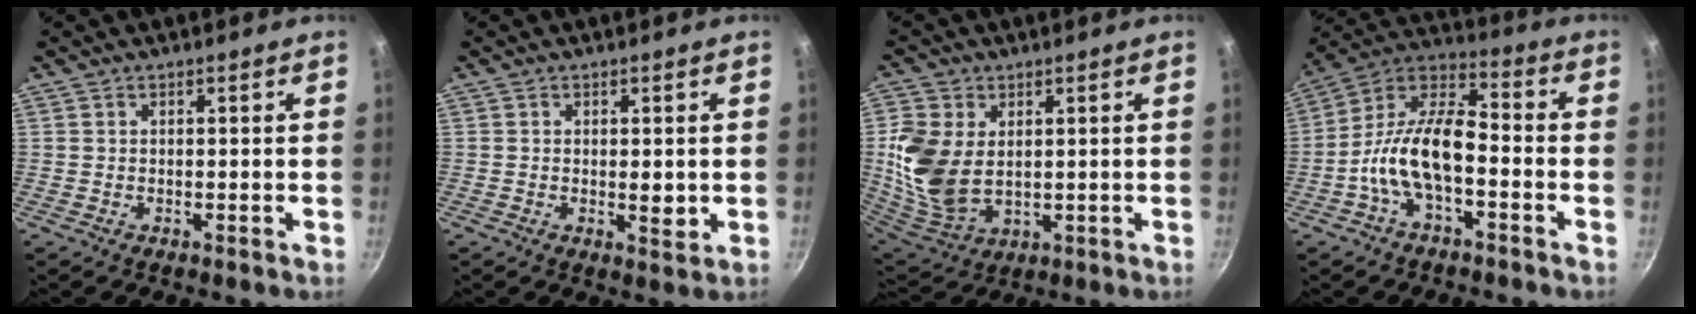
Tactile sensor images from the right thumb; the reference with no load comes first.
{"total": 2.9, "force": [0.0, 1.2, 2.7], "torque": [-0.041, -0.010, 0.001]}
{"total": 13.2, "force": [1.8, 9.1, 9.4], "torque": [-0.187, -0.020, 0.049]}
{"total": 13.6, "force": [-4.1, 6.4, 11.3], "torque": [-0.201, 0.049, -0.095]}